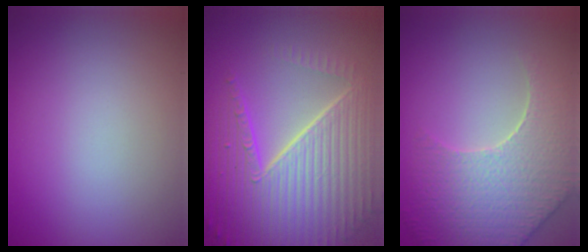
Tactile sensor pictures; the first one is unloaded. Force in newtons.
{"total": 10.2, "press": 6.6, "slide": 7.8}
{"total": 7.6, "press": 5.8, "slide": 4.9}